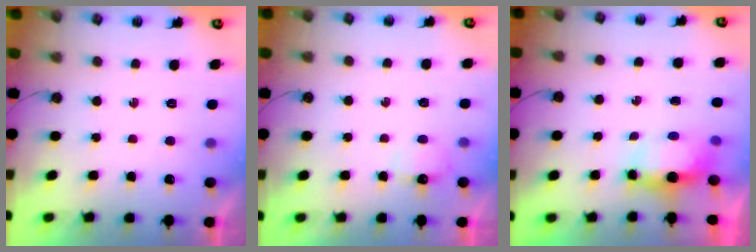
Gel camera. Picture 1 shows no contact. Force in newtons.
{"total": 5.3, "press": 5.2, "slide": 0.9}
{"total": 6.2, "press": 6.2, "slide": 0.4}